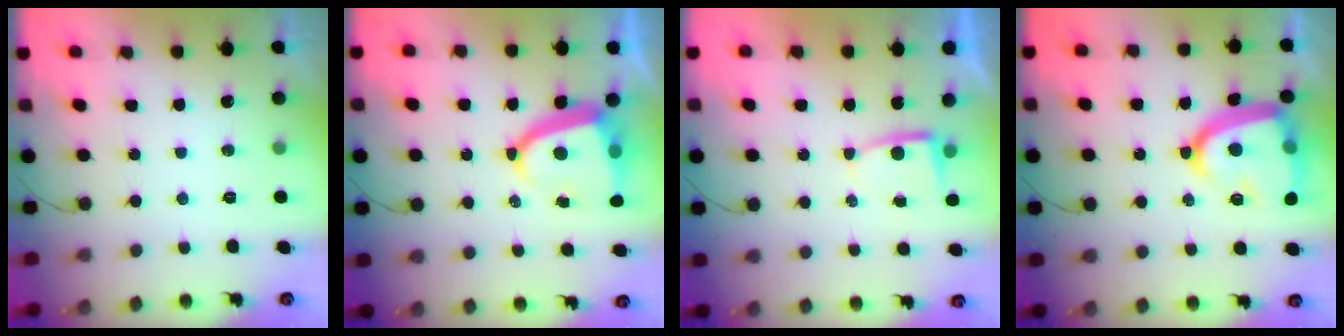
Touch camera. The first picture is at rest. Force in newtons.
{"total": 11.4, "press": 11.3, "slide": 1.5}
{"total": 2.2, "press": 2.2, "slide": 0.3}
{"total": 19.6, "press": 19.5, "slide": 1.7}